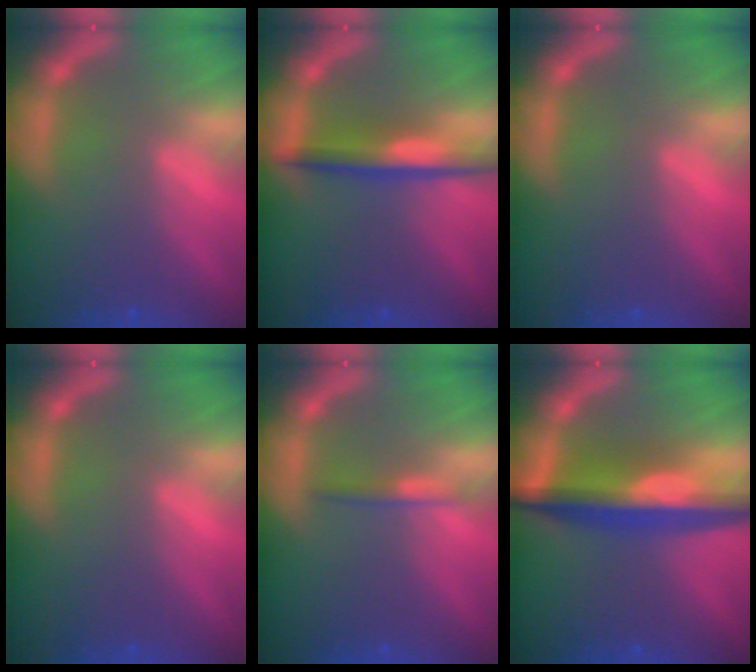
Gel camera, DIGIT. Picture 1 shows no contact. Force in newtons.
{"total": 4.5}
{"total": 0.0}
{"total": 0.0}
{"total": 1.4}
{"total": 8.5}